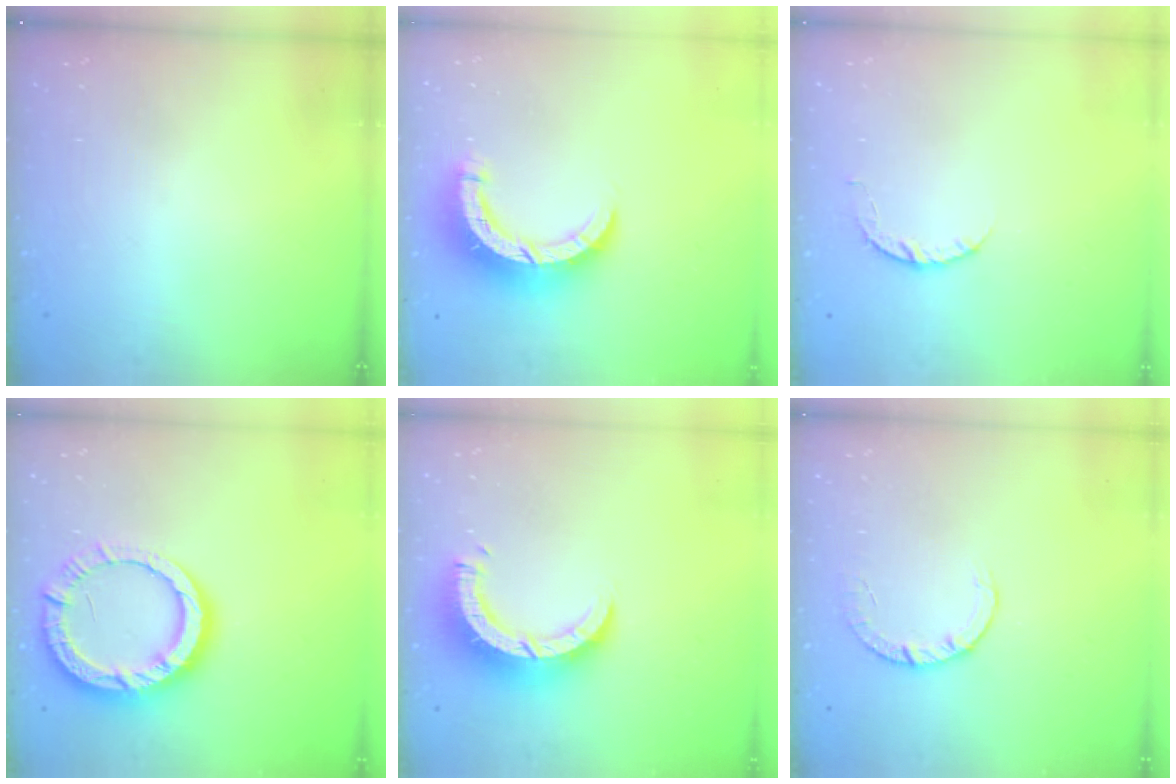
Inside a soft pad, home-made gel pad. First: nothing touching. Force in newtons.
{"total": 10.6, "press": 10.5, "slide": 1.1}
{"total": 3.9, "press": 3.9, "slide": 0.6}
{"total": 12.5, "press": 12.4, "slide": 0.9}
{"total": 9.7, "press": 9.6, "slide": 1.0}
{"total": 2.8, "press": 2.8, "slide": 0.4}